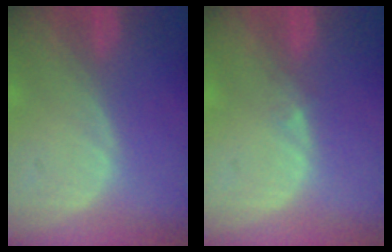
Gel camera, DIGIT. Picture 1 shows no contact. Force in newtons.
{"total": 0.9, "press": 0.7, "slide": 0.6}